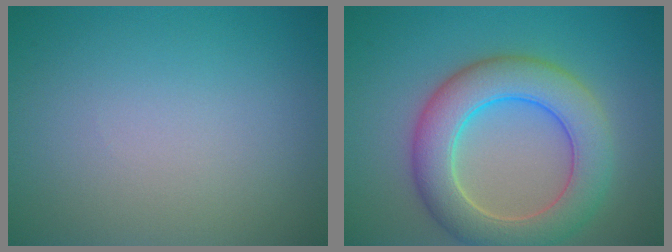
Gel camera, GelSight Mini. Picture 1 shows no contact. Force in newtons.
{"total": 7.6, "press": 7.6, "slide": 0.4}